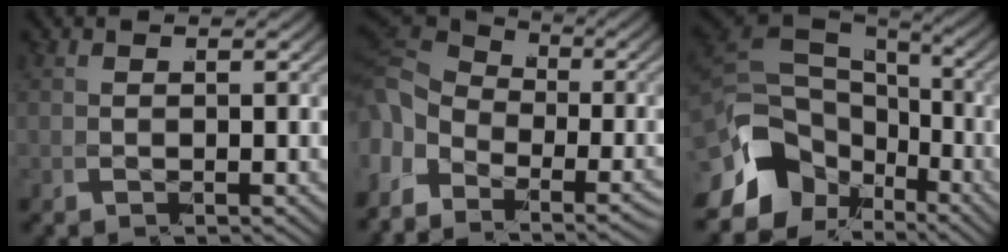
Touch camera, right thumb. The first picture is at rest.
{"total": 5.2, "force": [0.3, 3.7, 3.6], "torque": [-0.076, -0.008, 0.007]}
{"total": 12.4, "force": [-1.5, 9.2, 8.1], "torque": [-0.181, -0.037, -0.006]}